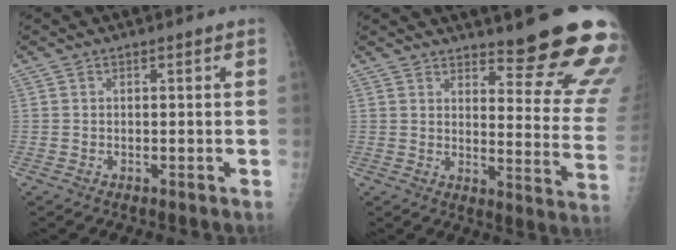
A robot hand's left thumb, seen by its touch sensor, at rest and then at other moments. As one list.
[{"total": 18.8, "force": [15.4, 3.4, 10.3], "torque": [-0.100, -0.128, 0.188]}]